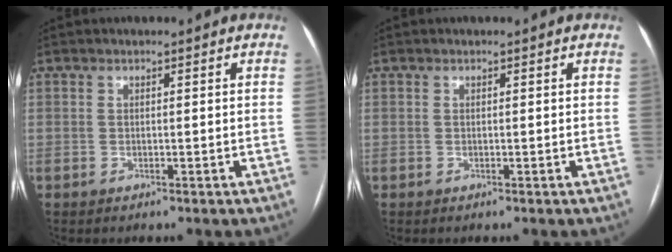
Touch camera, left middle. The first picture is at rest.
{"total": 0.0}